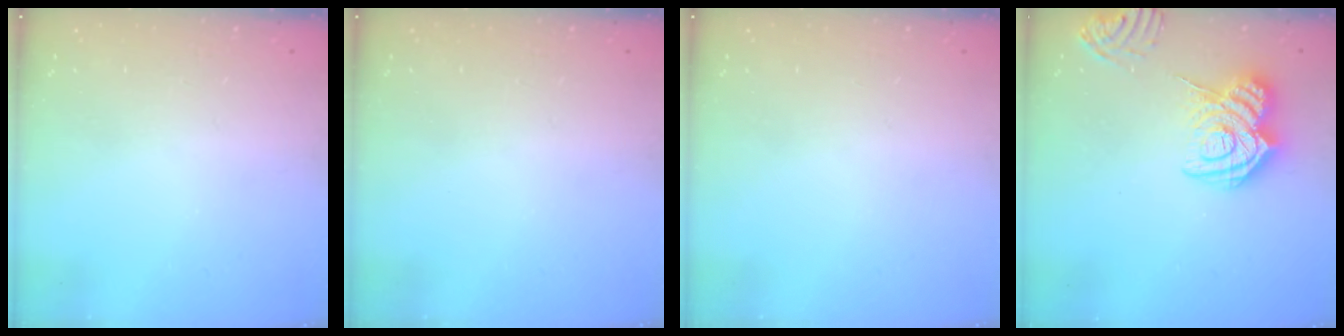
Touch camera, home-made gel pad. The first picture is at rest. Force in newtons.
{"total": 0.0}
{"total": 0.0}
{"total": 14.7, "press": 14.7, "slide": 1.3}